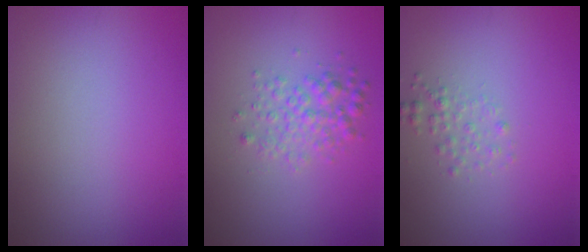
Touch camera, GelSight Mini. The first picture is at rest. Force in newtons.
{"total": 2.5, "press": 2.5, "slide": 0.0}
{"total": 1.3, "press": 1.3, "slide": 0.1}